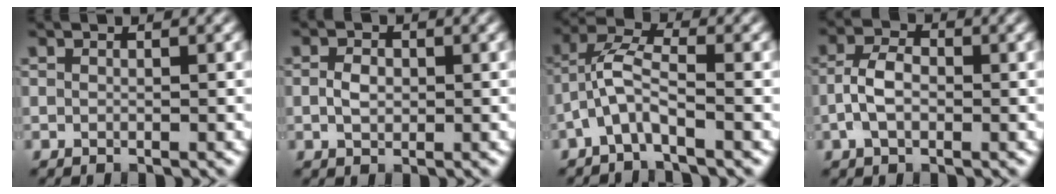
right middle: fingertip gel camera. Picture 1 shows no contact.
{"total": 1.9, "force": [-0.2, 1.3, 1.4], "torque": [-0.028, 0.003, -0.005]}
{"total": 3.3, "force": [-1.6, 0.8, 2.8], "torque": [-0.064, 0.016, -0.043]}
{"total": 3.4, "force": [-0.9, 1.9, 2.6], "torque": [-0.051, 0.008, -0.021]}